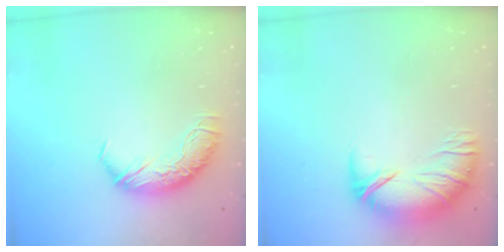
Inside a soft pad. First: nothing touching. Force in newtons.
{"total": 2.6, "press": 1.0, "slide": 2.4}